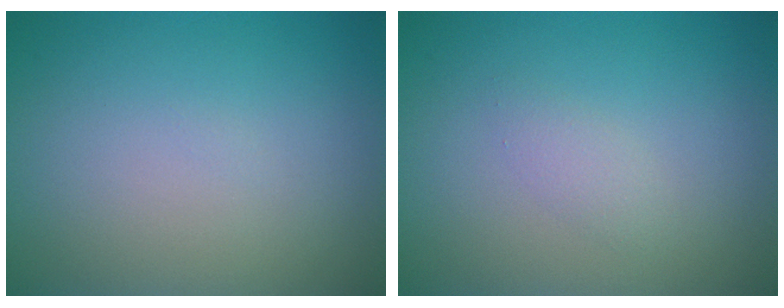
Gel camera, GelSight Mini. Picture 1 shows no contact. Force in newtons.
{"total": 1.1, "press": 1.1, "slide": 0.1}